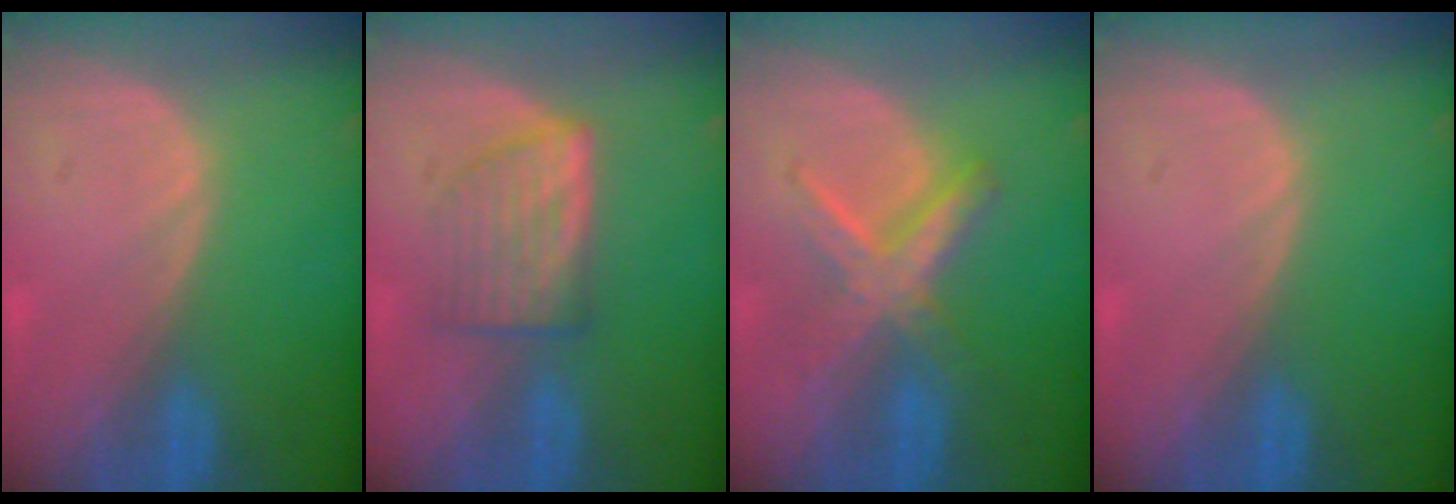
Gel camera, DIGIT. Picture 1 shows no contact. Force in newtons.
{"total": 5.6, "press": 5.6, "slide": 0.8}
{"total": 5.9, "press": 5.9, "slide": 0.2}
{"total": 0.0}